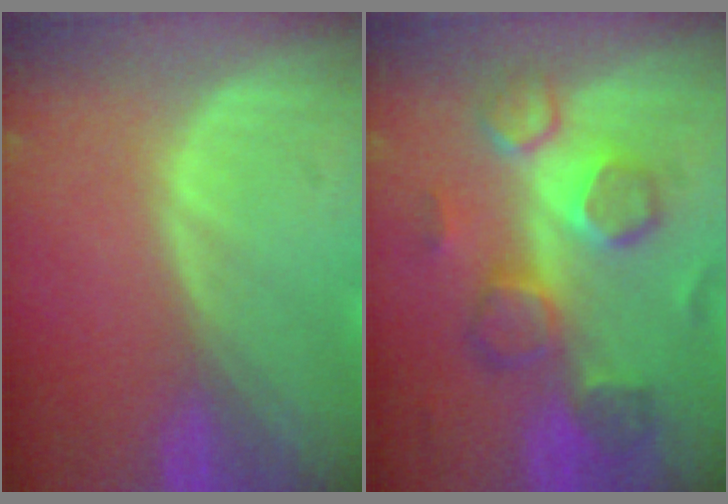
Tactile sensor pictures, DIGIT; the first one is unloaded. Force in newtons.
{"total": 8.6, "press": 8.3, "slide": 2.2}